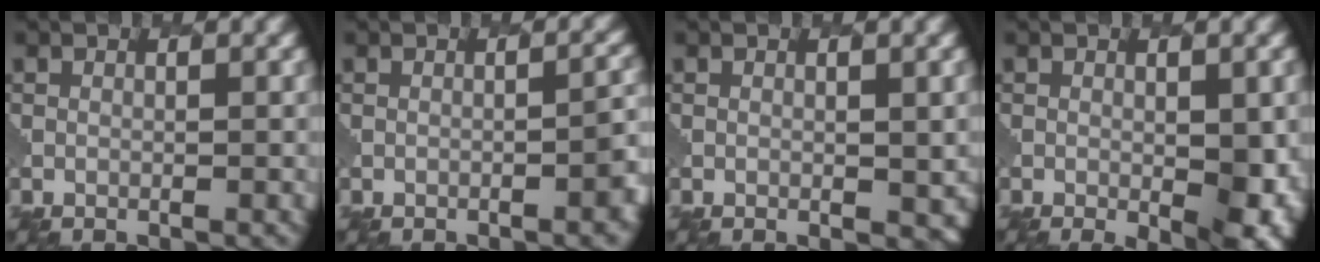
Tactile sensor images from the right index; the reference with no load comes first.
{"total": 3.0, "force": [-1.1, 0.8, 2.7], "torque": [-0.028, 0.008, -0.017]}
{"total": 2.8, "force": [-0.1, 1.7, 2.2], "torque": [-0.022, -0.008, 0.004]}
{"total": 6.2, "force": [-1.3, 2.4, 5.6], "torque": [-0.078, -0.016, -0.010]}